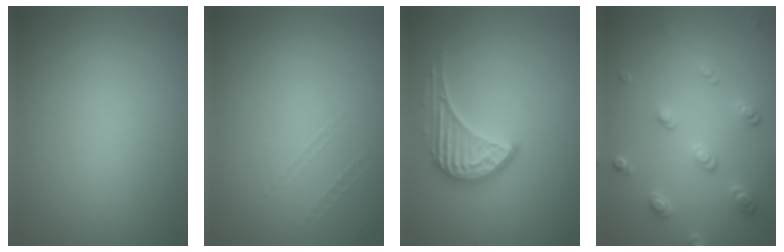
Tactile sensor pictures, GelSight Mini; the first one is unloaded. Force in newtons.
{"total": 0.5, "press": 0.2, "slide": 0.5}
{"total": 3.5, "press": 3.0, "slide": 1.7}
{"total": 2.6, "press": 2.5, "slide": 0.7}